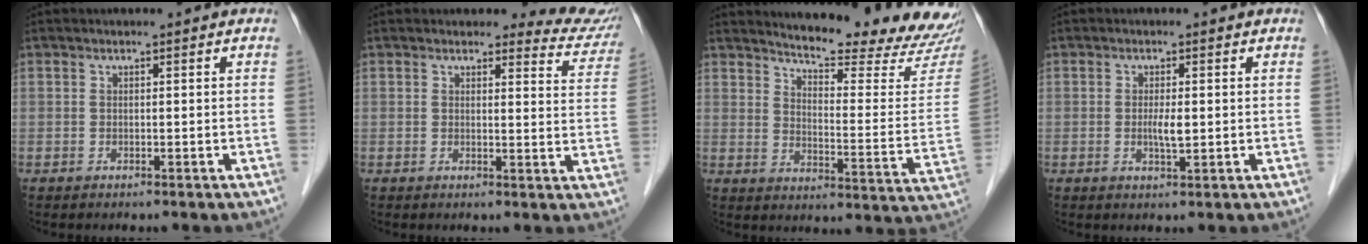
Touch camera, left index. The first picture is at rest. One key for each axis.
{"total": 6.8, "fx": 6.6, "fy": 1.8, "fz": -0.1, "tx": 0.026, "ty": -0.039, "tz": 0.042}
{"total": 20.5, "fx": 19.3, "fy": 1.6, "fz": 6.7, "tx": -0.091, "ty": -0.104, "tz": 0.229}
{"total": 2.3, "fx": -0.1, "fy": 0.5, "fz": 2.2, "tx": -0.044, "ty": -0.004, "tz": -0.001}